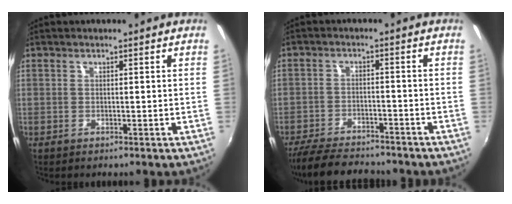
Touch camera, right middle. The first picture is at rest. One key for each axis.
{"total": 12.8, "fx": -11.1, "fy": 3.8, "fz": 5.1, "tx": -0.129, "ty": -0.012, "tz": -0.178}